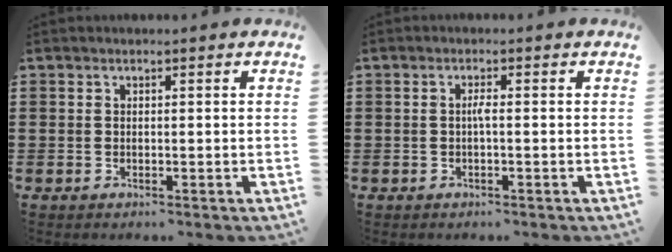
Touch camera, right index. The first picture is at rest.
{"total": 1.3, "force": [-0.2, 0.0, 1.3], "torque": [-0.027, -0.002, -0.005]}